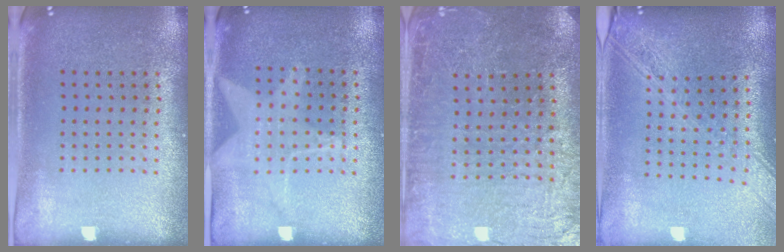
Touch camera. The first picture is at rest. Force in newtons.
{"total": 1.1, "press": 1.0, "slide": 0.4}
{"total": 2.0, "press": 2.0, "slide": 0.3}
{"total": 2.2, "press": 1.9, "slide": 1.2}